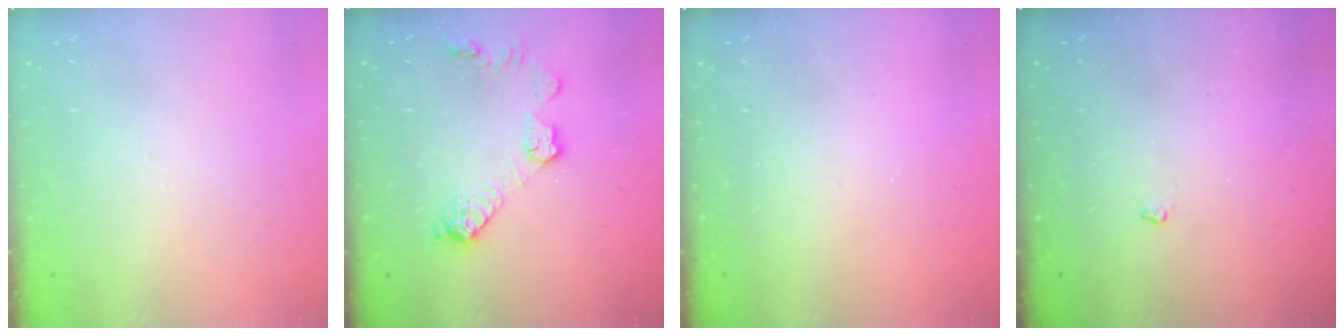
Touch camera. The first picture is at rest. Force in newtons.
{"total": 10.6, "press": 10.5, "slide": 0.6}
{"total": 0.0}
{"total": 3.0, "press": 2.9, "slide": 0.5}